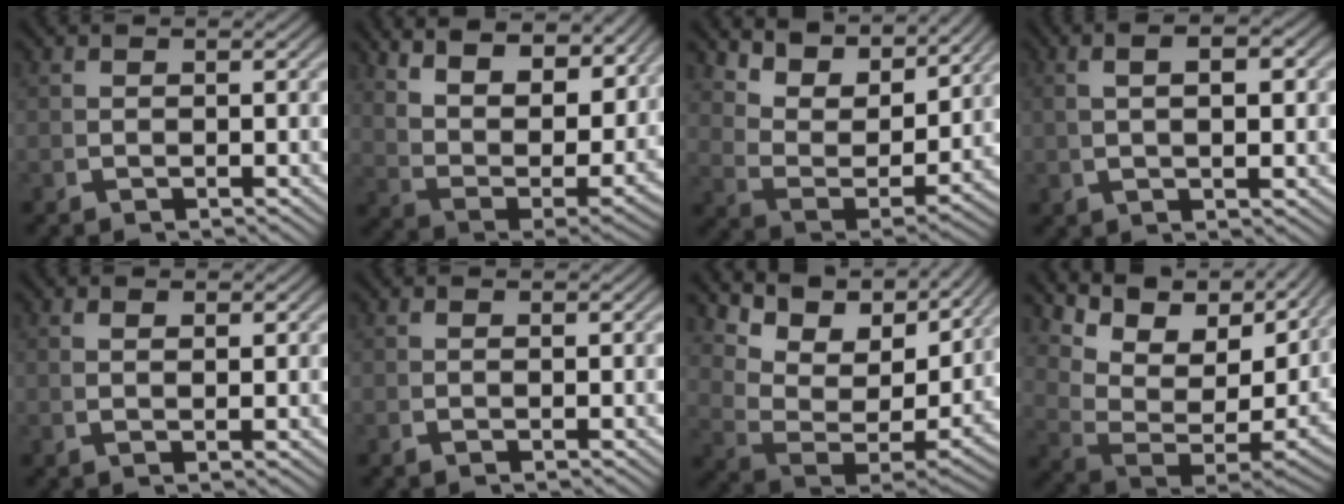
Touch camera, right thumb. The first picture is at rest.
{"total": 13.6, "force": [5.1, 8.1, 9.8], "torque": [-0.188, -0.024, 0.097]}
{"total": 8.8, "force": [4.5, 4.5, 6.0], "torque": [-0.137, -0.012, 0.082]}
{"total": 4.1, "force": [1.1, 0.9, 3.8], "torque": [-0.059, 0.012, 0.021]}
{"total": 1.3, "force": [0.7, -0.1, 1.0], "torque": [-0.014, 0.002, 0.017]}
{"total": 0.5, "force": [0.0, 0.0, 0.5], "torque": [-0.012, 0.001, 0.000]}
{"total": 11.2, "force": [3.4, 6.0, 8.8], "torque": [-0.169, -0.023, 0.067]}
{"total": 12.9, "force": [2.3, 7.4, 10.3], "torque": [-0.177, -0.022, 0.052]}